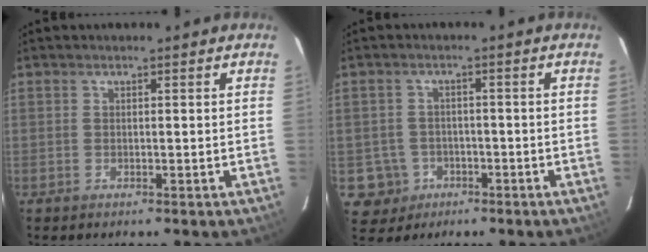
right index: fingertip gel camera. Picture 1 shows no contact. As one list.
[{"total": 5.9, "force": [-2.2, 5.4, 0.5], "torque": [-0.026, 0.018, -0.023]}]